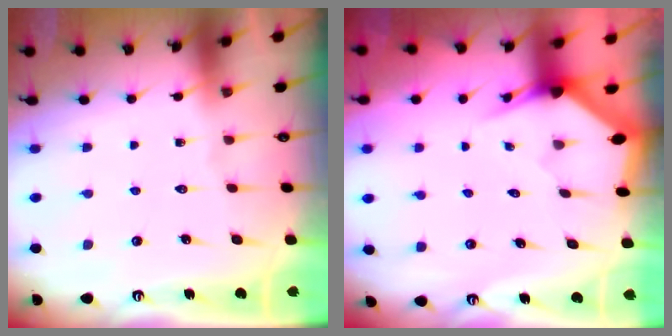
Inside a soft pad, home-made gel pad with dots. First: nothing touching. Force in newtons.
{"total": 2.8, "press": 2.8, "slide": 0.1}